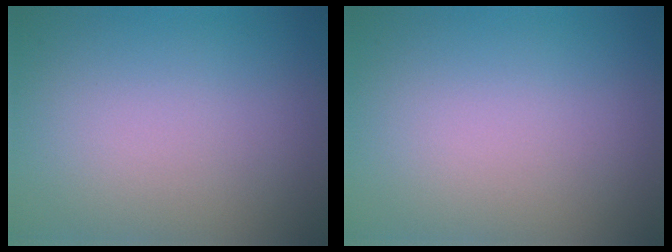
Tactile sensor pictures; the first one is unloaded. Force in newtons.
{"total": 0.0}